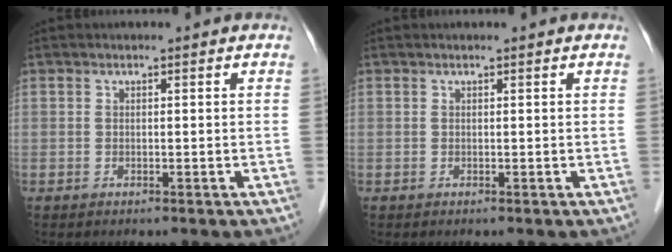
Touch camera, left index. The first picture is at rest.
{"total": 0.5, "force": [0.5, 0.0, 0.2], "torque": [-0.001, 0.006, 0.008]}